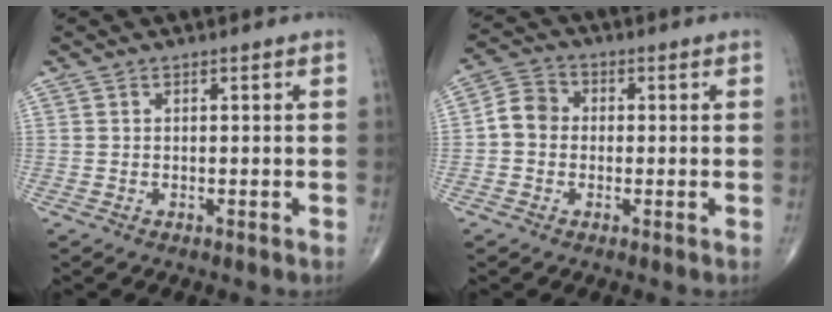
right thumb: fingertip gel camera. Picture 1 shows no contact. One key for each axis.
{"total": 5.4, "fx": -0.6, "fy": 4.7, "fz": 2.6, "tx": -0.034, "ty": 0.017, "tz": -0.023}